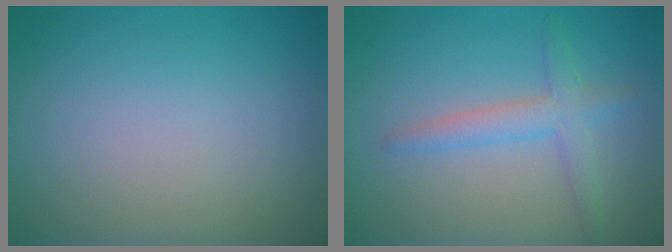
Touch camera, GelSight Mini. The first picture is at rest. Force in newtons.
{"total": 2.6, "press": 2.6, "slide": 0.1}